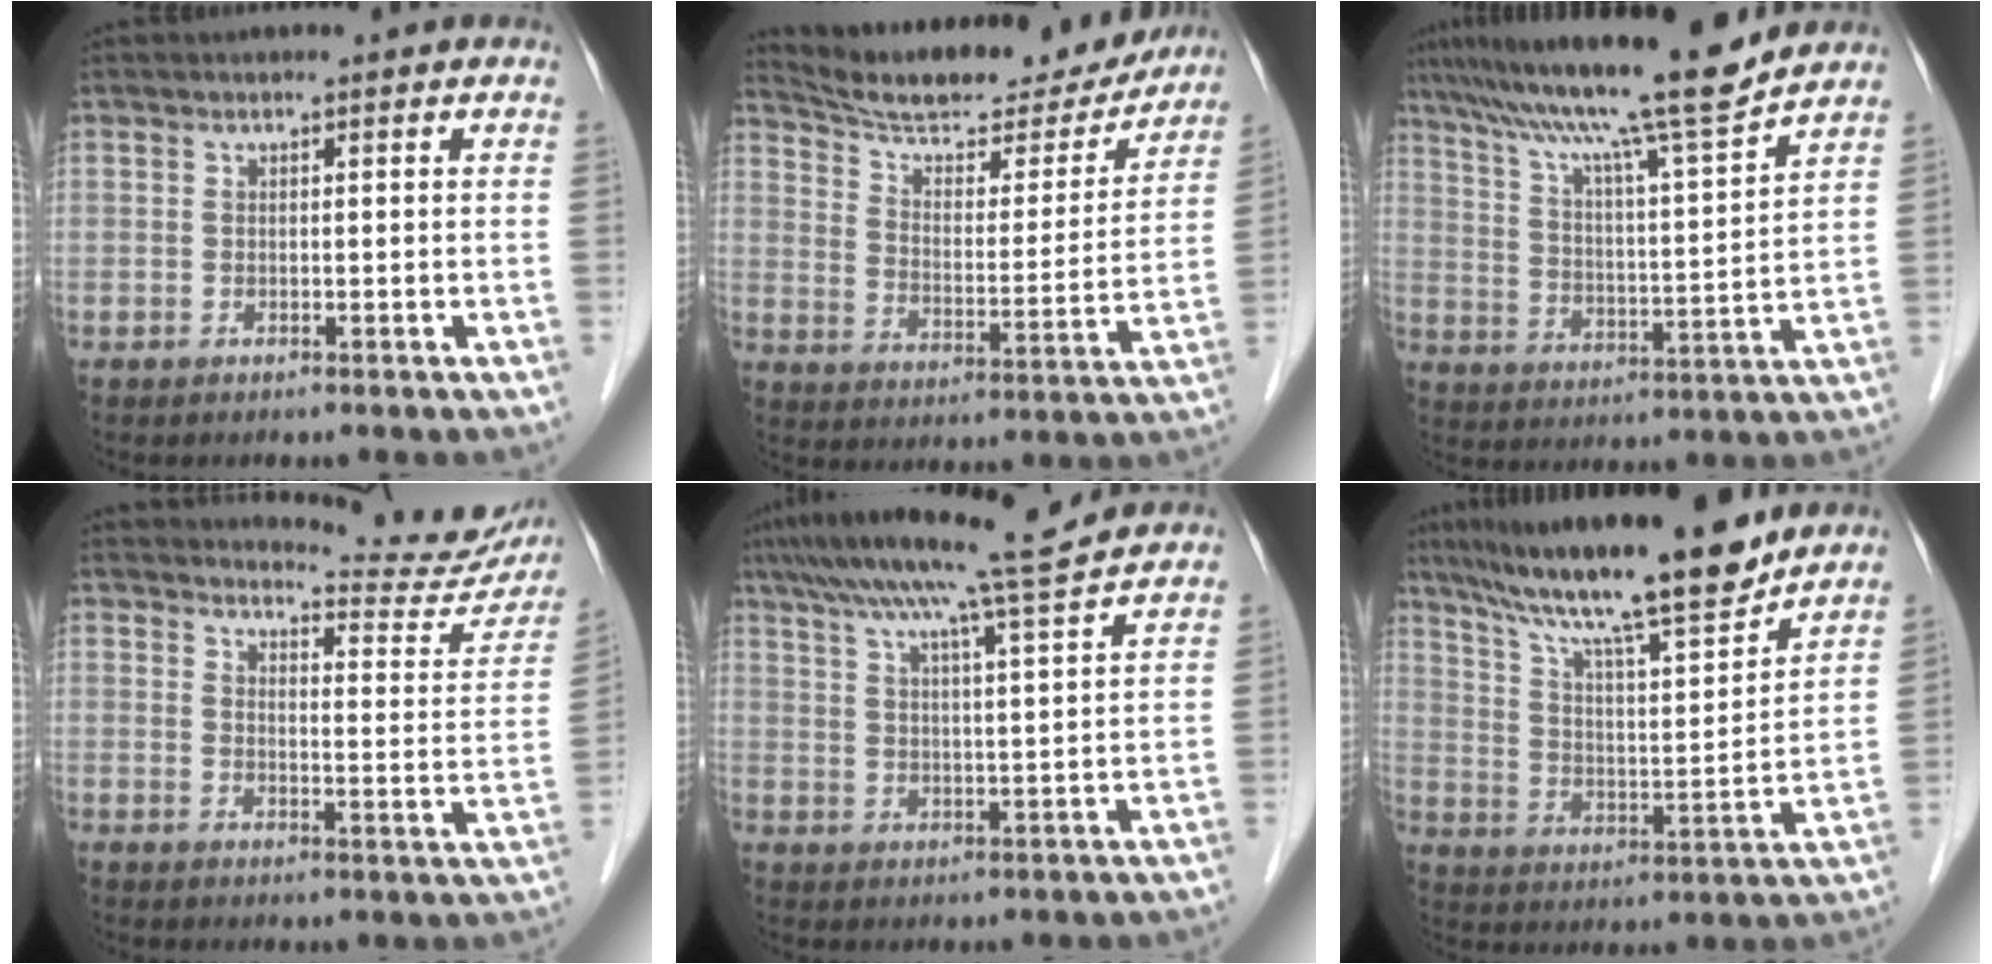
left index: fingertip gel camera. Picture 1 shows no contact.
{"total": 21.5, "force": [19.7, 4.6, 7.4], "torque": [-0.114, -0.010, 0.278]}
{"total": 16.7, "force": [14.0, -0.8, 9.0], "torque": [-0.152, 0.004, 0.220]}
{"total": 14.4, "force": [14.2, 1.4, 2.2], "torque": [-0.014, -0.079, 0.148]}
{"total": 12.7, "force": [10.8, -1.4, 6.6], "torque": [-0.114, 0.012, 0.162]}
{"total": 18.2, "force": [15.0, 1.3, 10.2], "torque": [-0.169, 0.007, 0.249]}